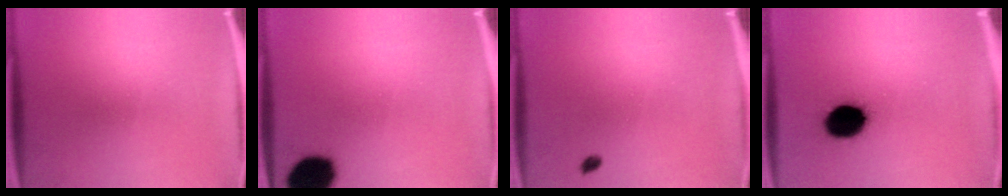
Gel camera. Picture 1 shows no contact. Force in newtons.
{"total": 14.4}
{"total": 1.0}
{"total": 14.3}